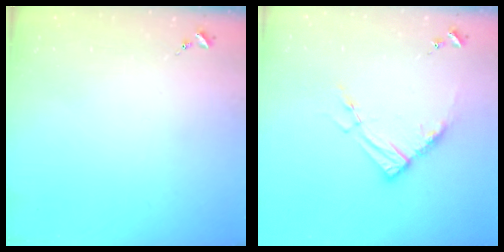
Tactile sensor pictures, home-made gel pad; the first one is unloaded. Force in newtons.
{"total": 10.3, "press": 10.2, "slide": 1.0}